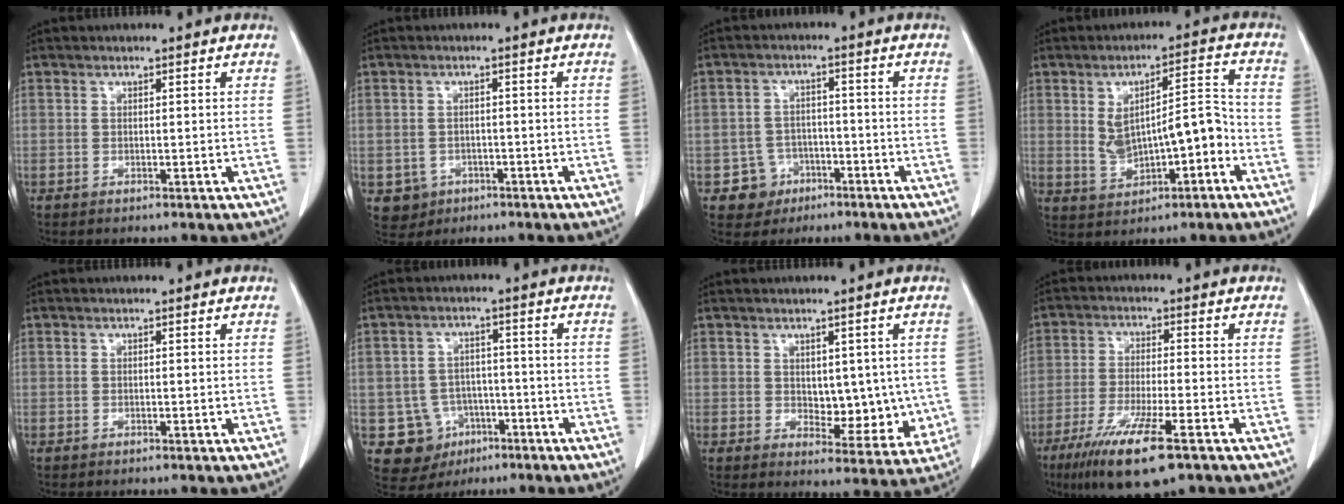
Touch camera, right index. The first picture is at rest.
{"total": 3.7, "force": [-1.3, 3.5, 0.4], "torque": [-0.003, 0.009, -0.011]}
{"total": 5.2, "force": [-2.4, 4.6, 0.2], "torque": [0.004, 0.015, -0.033]}
{"total": 9.1, "force": [-1.4, 3.3, 8.4], "torque": [-0.140, 0.027, -0.007]}
{"total": 0.0}
{"total": 8.3, "force": [-2.9, 7.7, 1.1], "torque": [-0.027, 0.012, -0.031]}
{"total": 7.7, "force": [0.4, 4.6, 6.2], "torque": [-0.059, -0.003, 0.019]}
{"total": 12.1, "force": [-7.3, 1.5, 9.6], "torque": [-0.173, -0.031, -0.119]}